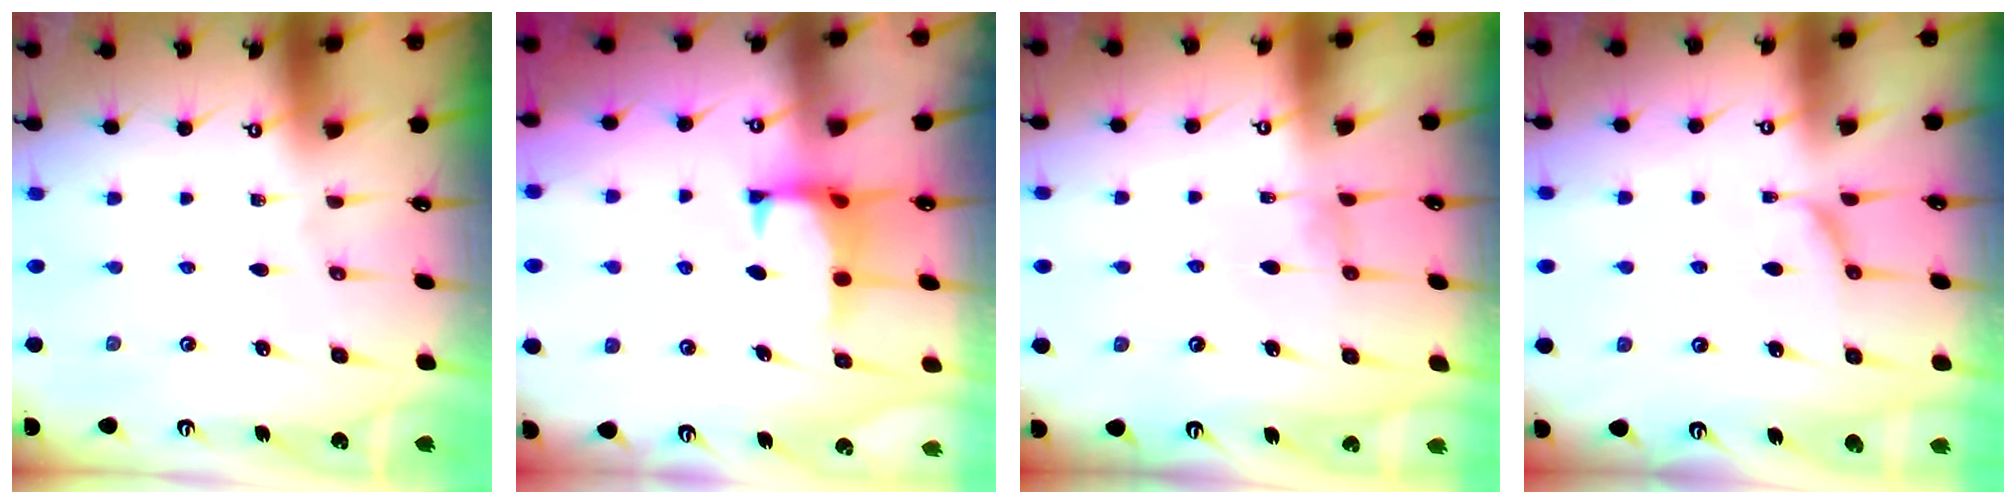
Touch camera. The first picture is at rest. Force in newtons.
{"total": 1.0, "press": 0.7, "slide": 0.8}
{"total": 0.9, "press": 0.5, "slide": 0.7}
{"total": 1.8, "press": 1.7, "slide": 0.6}